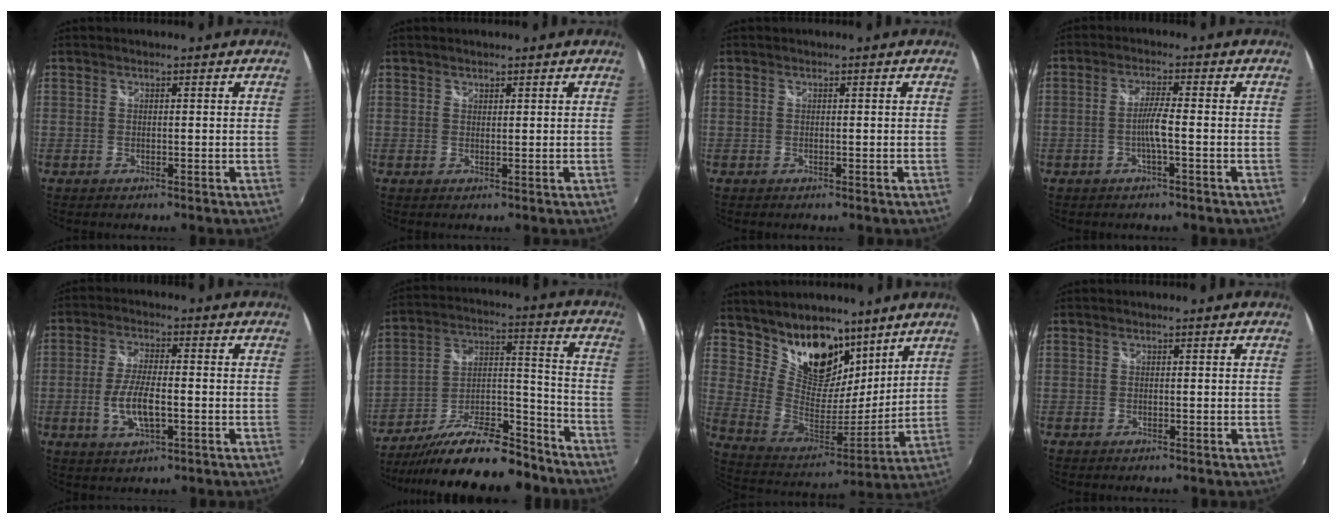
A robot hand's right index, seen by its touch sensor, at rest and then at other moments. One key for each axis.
{"total": 0.8, "fx": 0.7, "fy": 0.4, "fz": 0.0, "tx": 0.002, "ty": 0.001, "tz": 0.012}
{"total": 0.0}
{"total": 3.6, "fx": -1.2, "fy": -0.4, "fz": 3.4, "tx": -0.067, "ty": 0.001, "tz": -0.023}
{"total": 8.0, "fx": -2.0, "fy": 2.8, "fz": 7.2, "tx": -0.148, "ty": -0.006, "tz": -0.035}
{"total": 21.9, "fx": -17.1, "fy": 6.8, "fz": 11.9, "tx": -0.211, "ty": -0.002, "tz": -0.264}
{"total": 17.5, "fx": 11.9, "fy": 10.2, "fz": 7.8, "tx": -0.170, "ty": 0.007, "tz": 0.222}
{"total": 0.0}